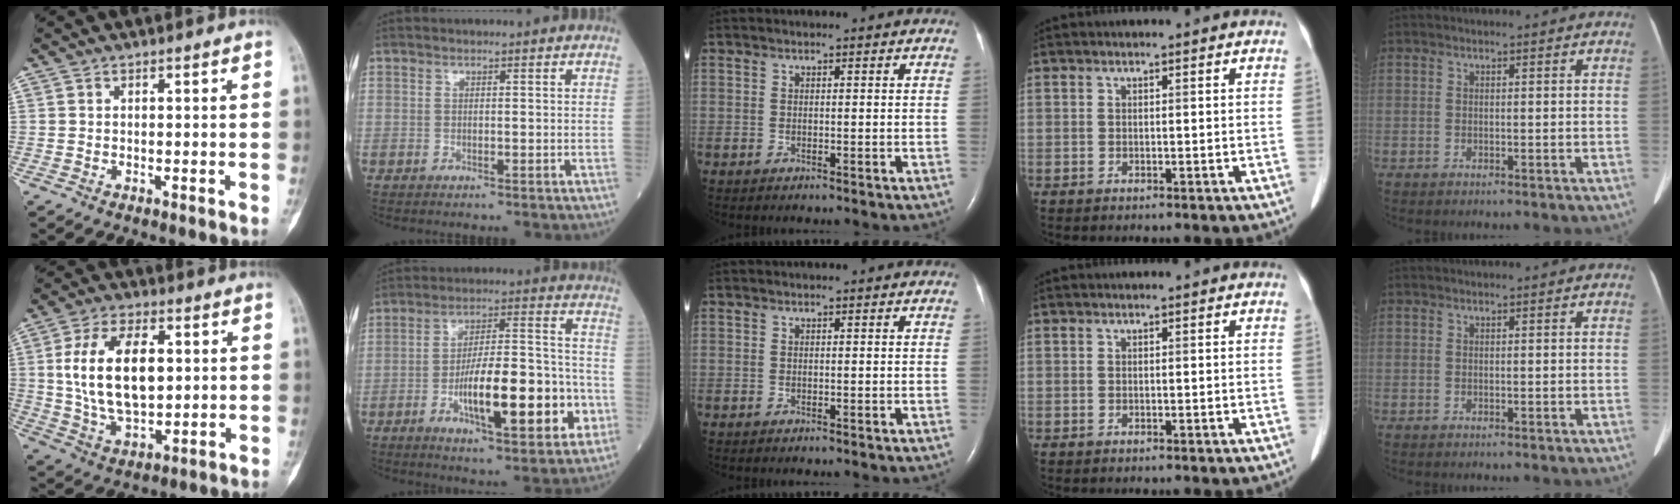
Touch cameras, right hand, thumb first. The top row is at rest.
{"thumb": {"total": 16.4, "force": [2.4, 9.1, 13.4], "torque": [-0.231, -0.005, 0.049]}, "index": {"total": 17.6, "force": [-5.6, 4.7, 16.0], "torque": [-0.261, 0.015, -0.080]}}